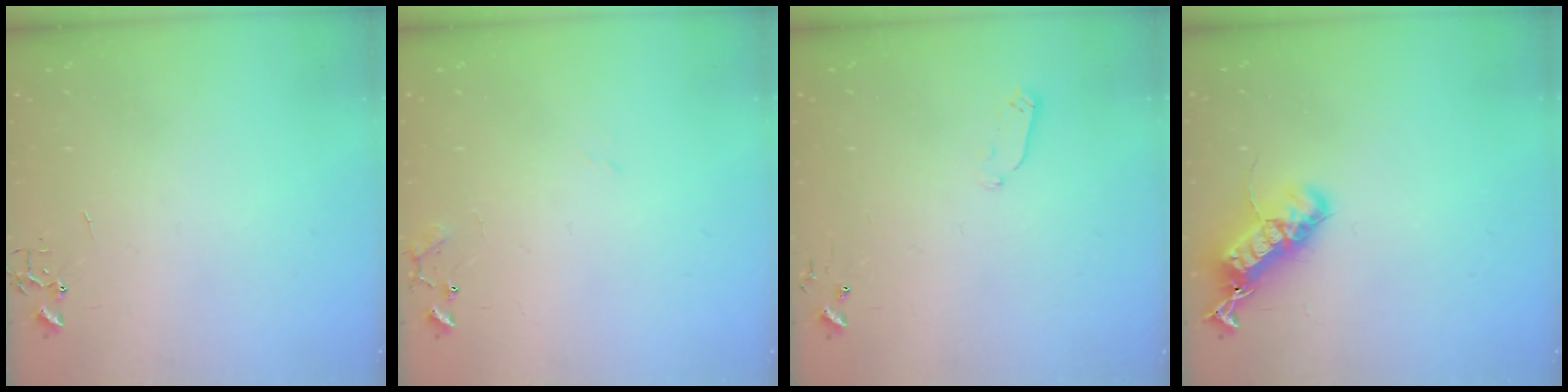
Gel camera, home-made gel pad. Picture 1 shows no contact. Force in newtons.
{"total": 9.5, "press": 9.5, "slide": 0.7}
{"total": 2.9, "press": 2.9, "slide": 0.4}
{"total": 18.4, "press": 18.4, "slide": 0.6}